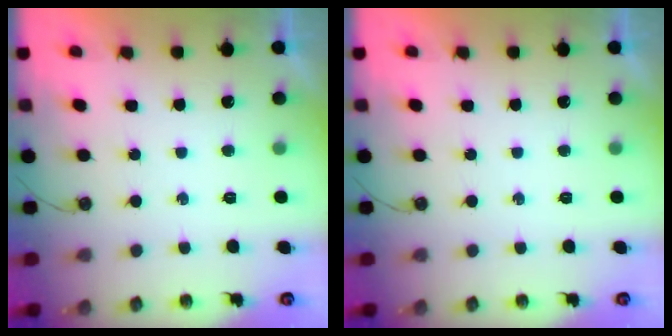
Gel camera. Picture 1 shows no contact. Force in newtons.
{"total": 0.0}